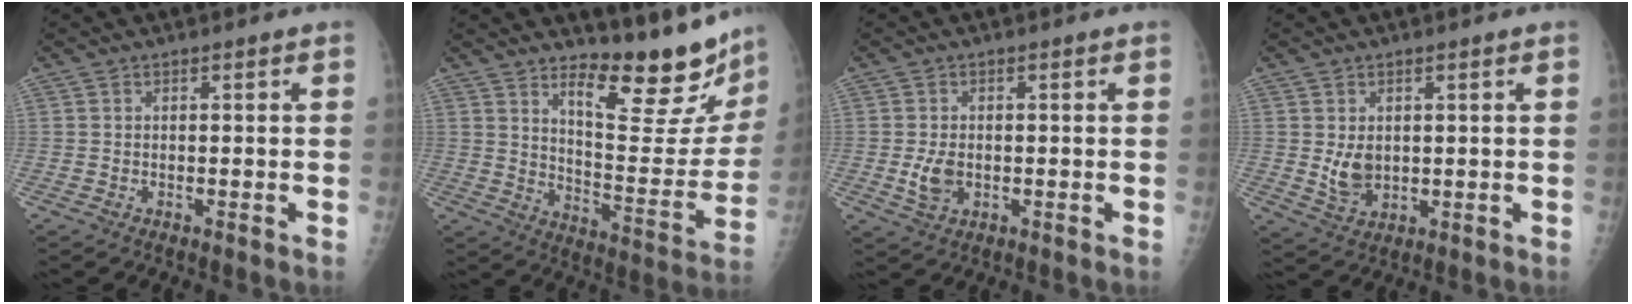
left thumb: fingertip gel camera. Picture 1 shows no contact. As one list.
[{"total": 17.4, "force": [14.2, 4.3, 9.0], "torque": [-0.082, -0.135, 0.205]}, {"total": 4.1, "force": [-0.5, 2.7, 3.0], "torque": [-0.057, -0.005, -0.004]}, {"total": 4.8, "force": [0.7, 3.5, 3.2], "torque": [-0.042, -0.014, 0.025]}]